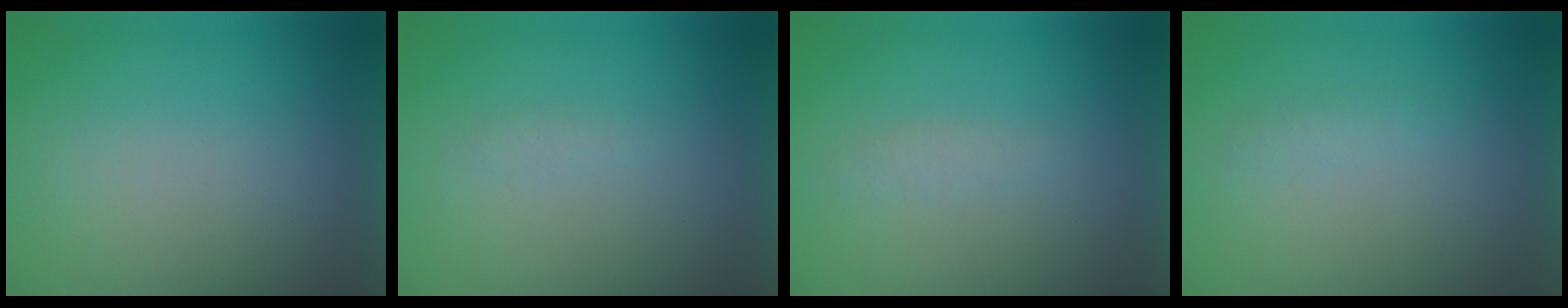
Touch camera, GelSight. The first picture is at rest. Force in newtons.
{"total": 1.0}
{"total": 1.3}
{"total": 1.3}